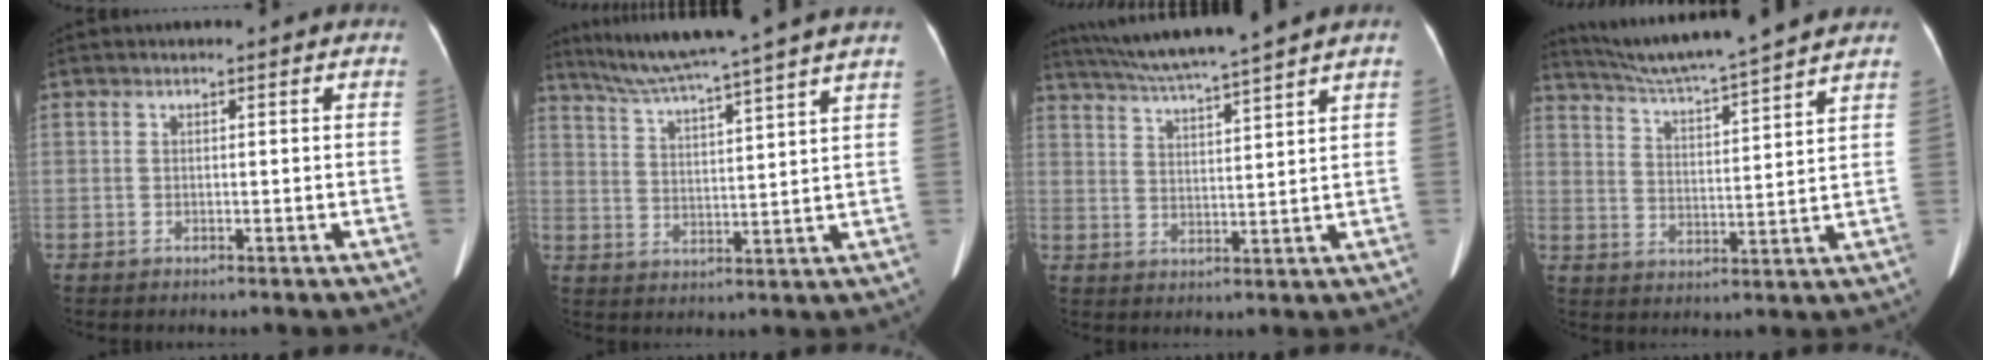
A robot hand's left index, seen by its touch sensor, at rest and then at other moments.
{"total": 16.2, "force": [13.7, -1.8, 8.4], "torque": [-0.143, 0.004, 0.199]}
{"total": 11.8, "force": [10.3, -1.9, 5.5], "torque": [-0.098, 0.007, 0.166]}
{"total": 16.3, "force": [14.7, -1.0, 6.9], "torque": [-0.124, 0.002, 0.220]}